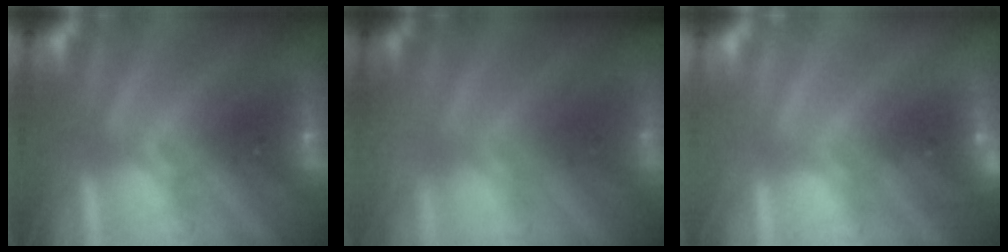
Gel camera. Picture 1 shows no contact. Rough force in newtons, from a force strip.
{"total": 8.1}
{"total": 2.5}